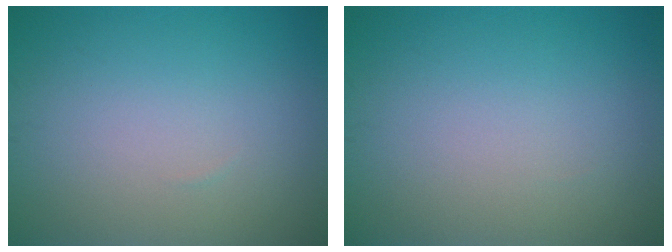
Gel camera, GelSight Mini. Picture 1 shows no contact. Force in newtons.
{"total": 0.0}